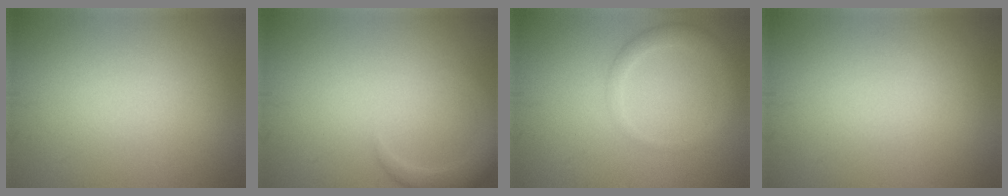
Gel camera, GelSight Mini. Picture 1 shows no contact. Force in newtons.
{"total": 2.5, "press": 2.5, "slide": 0.3}
{"total": 2.3, "press": 2.3, "slide": 0.2}
{"total": 0.0}